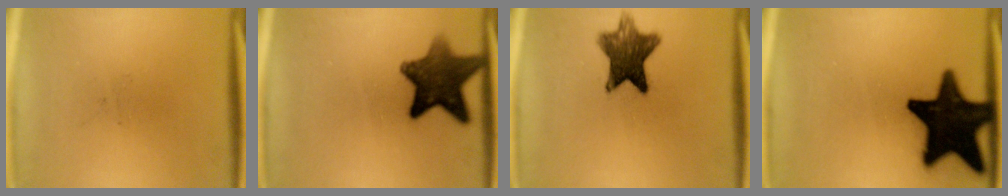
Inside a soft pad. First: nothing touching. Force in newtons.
{"total": 11.0}
{"total": 9.9}
{"total": 19.7}